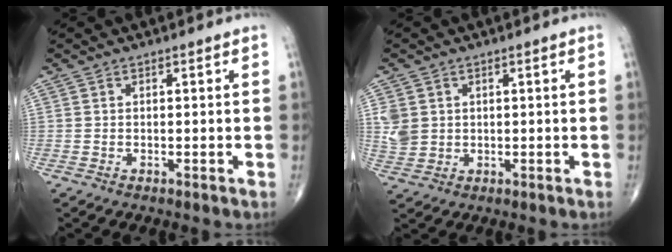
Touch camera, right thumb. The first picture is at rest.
{"total": 4.6, "force": [1.0, 3.9, 2.2], "torque": [-0.038, -0.002, 0.027]}